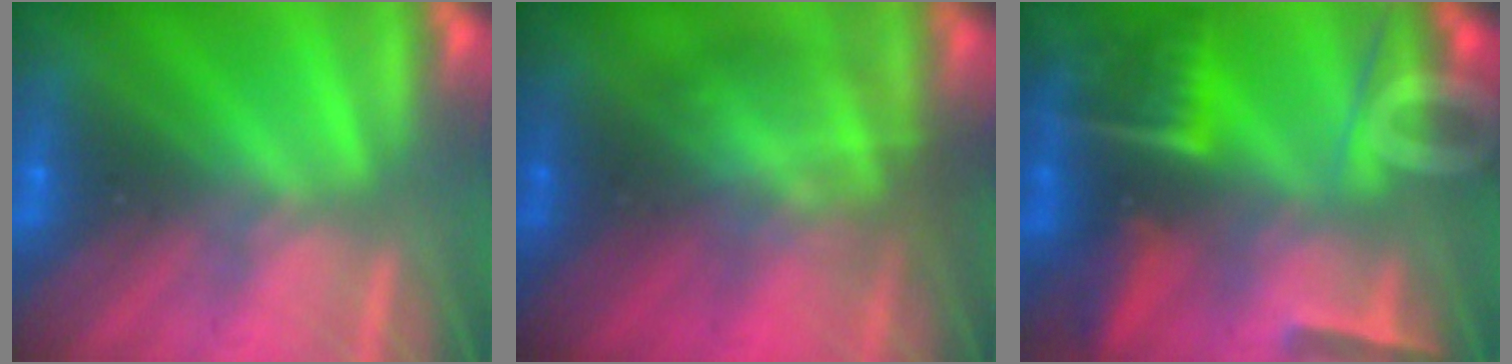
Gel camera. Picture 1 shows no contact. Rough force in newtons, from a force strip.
{"total": 2.9}
{"total": 8.9}